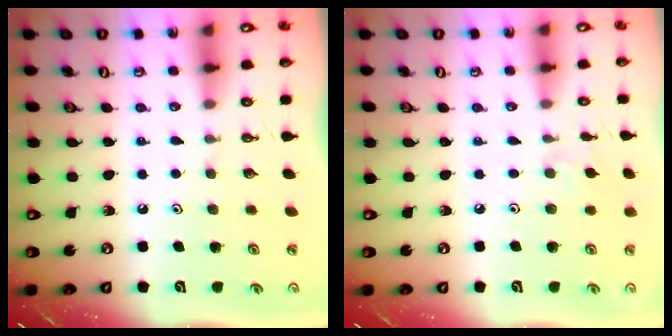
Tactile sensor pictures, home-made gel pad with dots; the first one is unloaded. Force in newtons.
{"total": 2.9, "press": 2.9, "slide": 0.6}